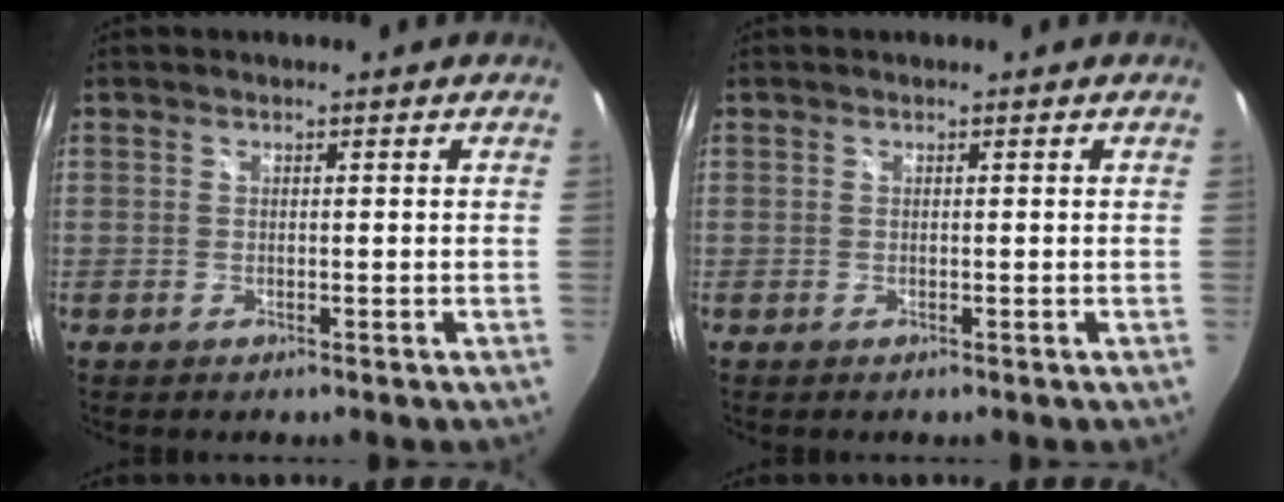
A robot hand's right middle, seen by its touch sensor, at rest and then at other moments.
{"total": 0.0}